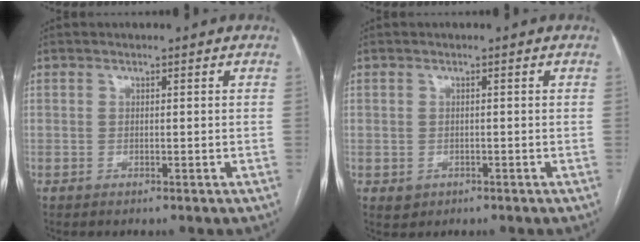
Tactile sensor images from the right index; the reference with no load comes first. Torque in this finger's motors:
{"motor_torque": [-0.10, -0.01, -0.62, -0.13]}